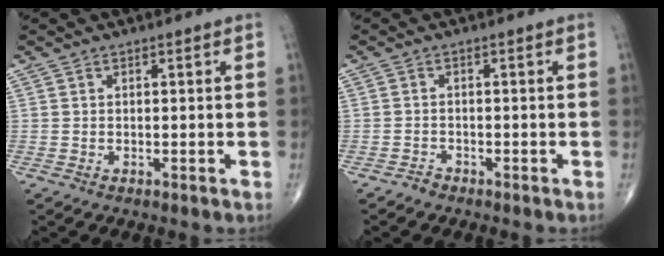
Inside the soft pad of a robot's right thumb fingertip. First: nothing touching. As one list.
[{"total": 1.2, "force": [-1.0, 0.5, -0.1], "torque": [0.005, 0.002, -0.025]}]